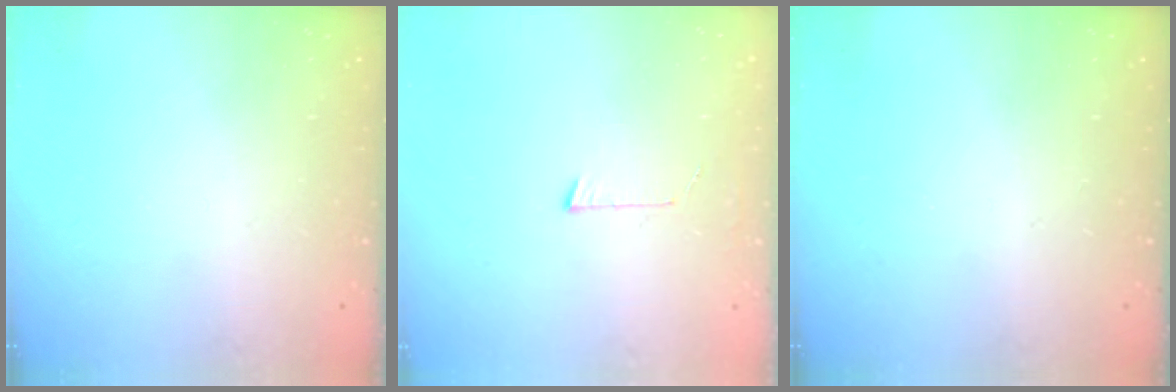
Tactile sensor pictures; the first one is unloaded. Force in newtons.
{"total": 4.2, "press": 4.2, "slide": 0.4}
{"total": 0.0}